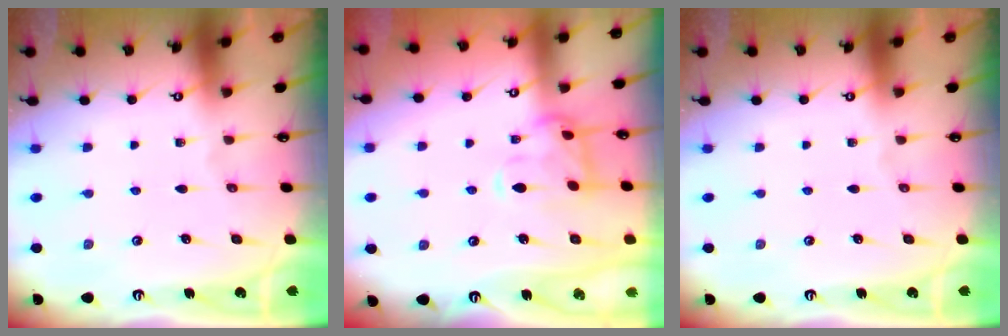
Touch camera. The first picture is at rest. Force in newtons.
{"total": 2.6, "press": 2.5, "slide": 0.7}
{"total": 0.0}